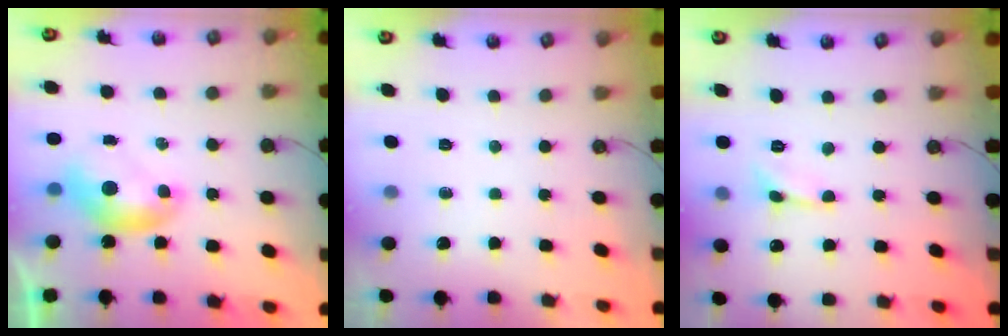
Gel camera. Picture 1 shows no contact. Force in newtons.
{"total": 0.0}
{"total": 0.0}